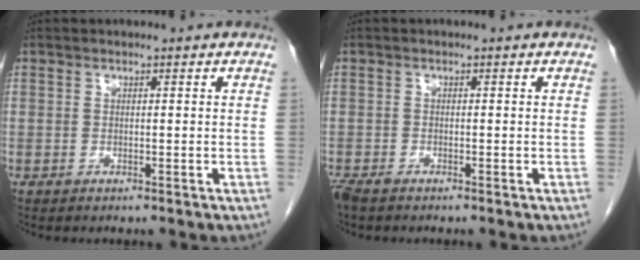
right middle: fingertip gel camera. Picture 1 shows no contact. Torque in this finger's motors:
{"motor_torque": [0.23, -0.13, 0.00, 0.00]}